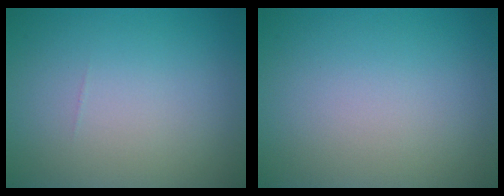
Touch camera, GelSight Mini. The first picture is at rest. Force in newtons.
{"total": 0.0}